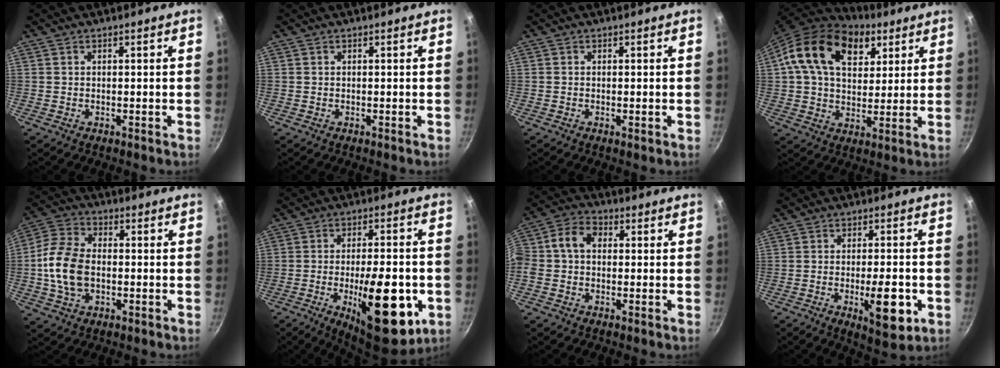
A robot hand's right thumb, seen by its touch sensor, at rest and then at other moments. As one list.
[{"total": 0.0}, {"total": 0.6, "force": [-0.2, 0.1, 0.6], "torque": [-0.010, -0.001, -0.004]}, {"total": 18.9, "force": [8.5, 12.2, 11.7], "torque": [-0.172, -0.012, 0.137]}, {"total": 12.4, "force": [-1.2, 8.2, 9.2], "torque": [-0.171, 0.021, -0.033]}, {"total": 19.7, "force": [-5.8, 7.7, 17.2], "torque": [-0.226, 0.014, -0.075]}, {"total": 8.3, "force": [0.3, 6.3, 5.4], "torque": [-0.096, 0.029, -0.017]}, {"total": 10.2, "force": [-3.1, 3.5, 9.0], "torque": [-0.113, 0.004, -0.037]}]